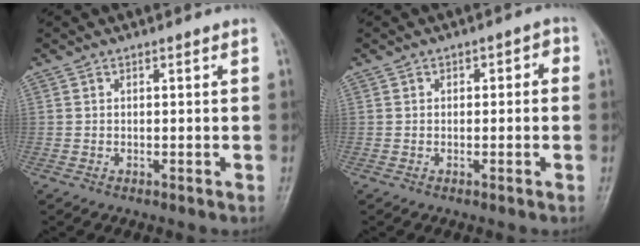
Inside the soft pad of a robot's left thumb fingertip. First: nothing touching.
{"total": 2.6, "force": [-0.2, 1.9, 1.8], "torque": [-0.001, 0.013, -0.012]}